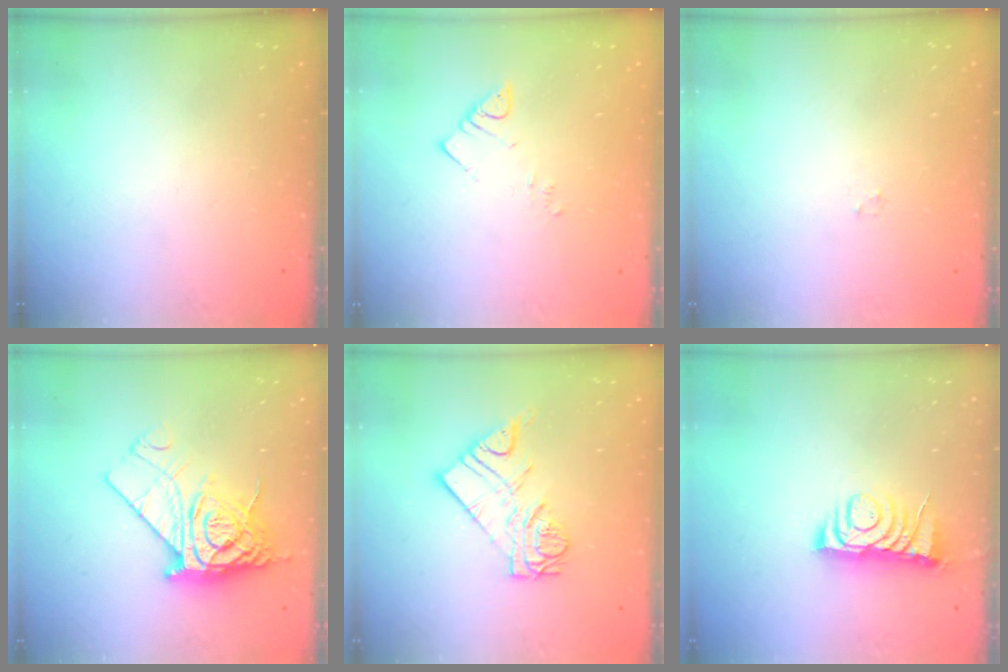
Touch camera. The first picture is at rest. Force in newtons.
{"total": 3.8, "press": 3.7, "slide": 0.5}
{"total": 0.8, "press": 0.8, "slide": 0.2}
{"total": 12.9, "press": 12.8, "slide": 1.5}
{"total": 11.0, "press": 11.0, "slide": 1.1}
{"total": 7.0, "press": 7.0, "slide": 0.9}